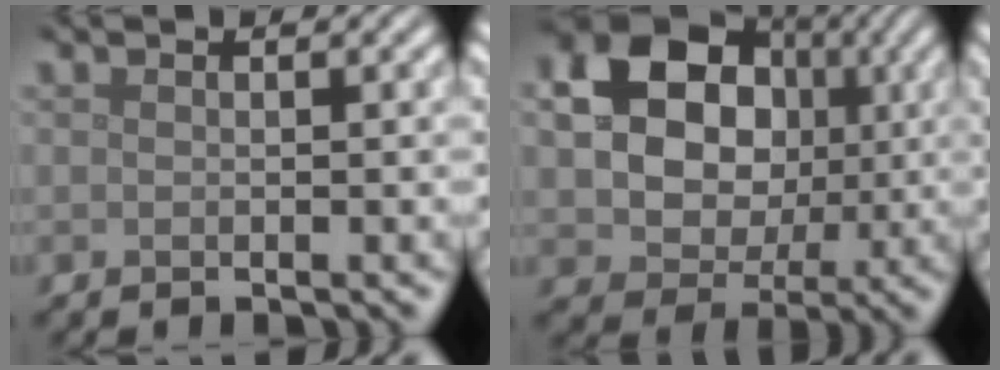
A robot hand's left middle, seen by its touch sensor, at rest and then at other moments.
{"total": 13.1, "force": [2.8, 10.7, 7.0], "torque": [-0.131, 0.033, 0.041]}